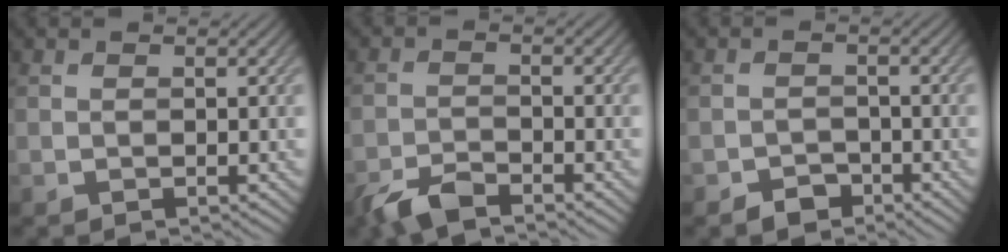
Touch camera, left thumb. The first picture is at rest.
{"total": 4.2, "force": [-3.5, 1.1, 2.0], "torque": [-0.043, -0.003, -0.076]}
{"total": 2.3, "force": [-1.8, 1.3, 0.6], "torque": [-0.005, 0.004, -0.038]}